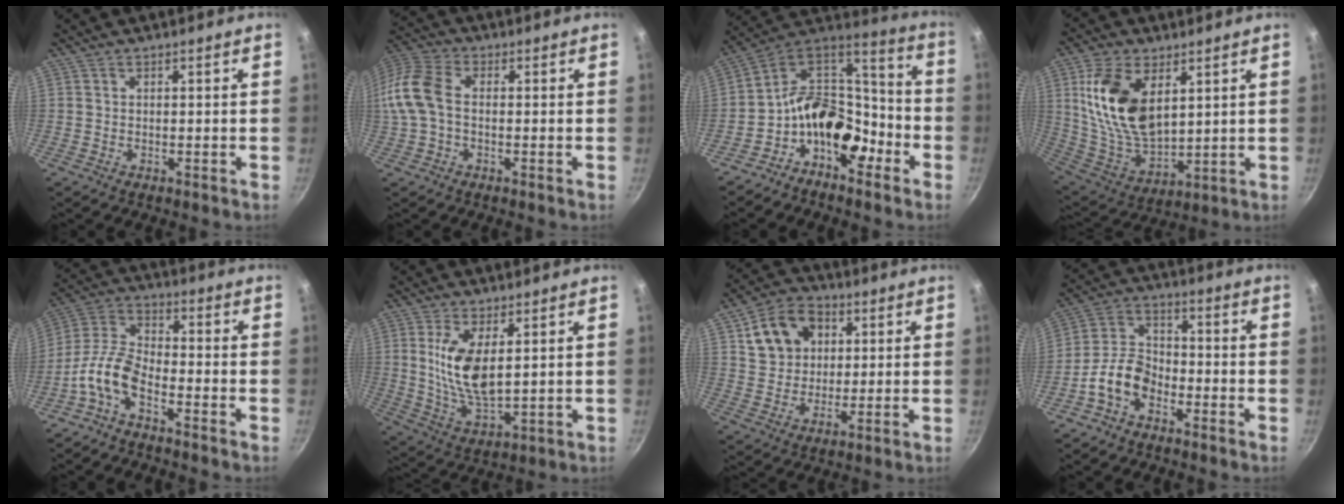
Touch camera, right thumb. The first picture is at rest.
{"total": 11.9, "force": [0.1, 7.7, 9.2], "torque": [-0.198, 0.028, -0.017]}
{"total": 15.9, "force": [-7.4, 10.2, 9.7], "torque": [-0.106, 0.087, -0.151]}
{"total": 17.7, "force": [5.5, 10.1, 13.4], "torque": [-0.241, -0.033, 0.119]}
{"total": 9.0, "force": [-4.8, 3.9, 6.6], "torque": [-0.142, 0.046, -0.112]}
{"total": 11.2, "force": [2.4, 5.0, 9.7], "torque": [-0.187, -0.023, 0.056]}
{"total": 11.9, "force": [4.0, 9.3, 6.4], "torque": [-0.092, 0.005, 0.064]}
{"total": 9.0, "force": [-4.5, 5.7, 5.3], "torque": [-0.084, 0.045, -0.099]}